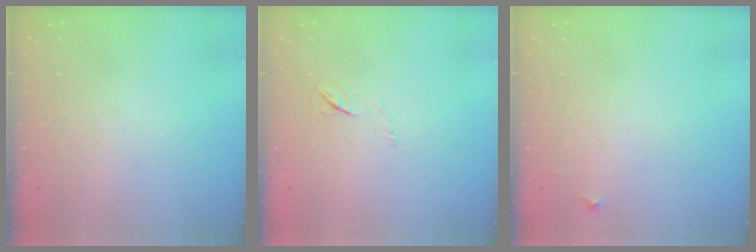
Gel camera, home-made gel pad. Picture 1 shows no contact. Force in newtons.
{"total": 3.3, "press": 3.2, "slide": 0.5}
{"total": 4.7, "press": 4.6, "slide": 0.5}